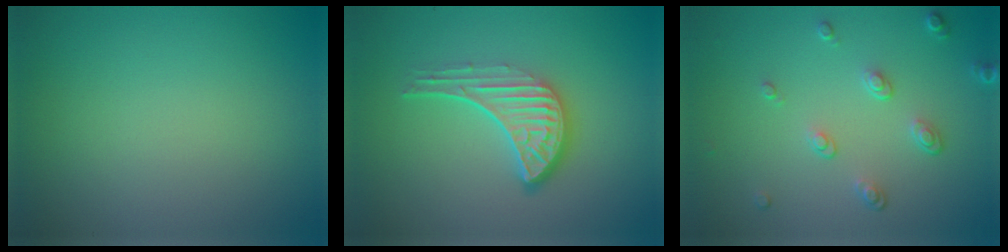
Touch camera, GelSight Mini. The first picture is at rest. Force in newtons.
{"total": 4.6, "press": 3.4, "slide": 3.2}
{"total": 2.2, "press": 1.4, "slide": 1.7}